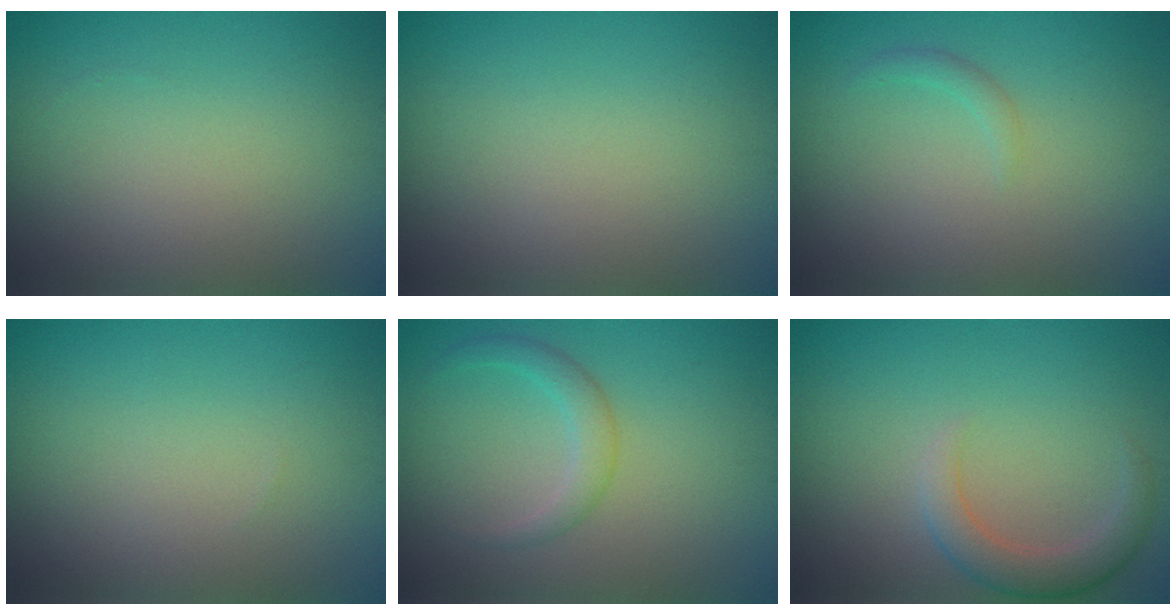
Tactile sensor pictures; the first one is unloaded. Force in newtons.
{"total": 0.0}
{"total": 0.9, "press": 0.8, "slide": 0.1}
{"total": 0.0}
{"total": 1.5, "press": 1.5, "slide": 0.1}
{"total": 2.9, "press": 2.9, "slide": 0.4}